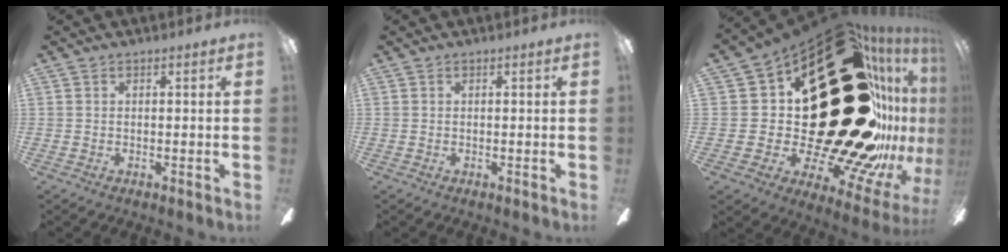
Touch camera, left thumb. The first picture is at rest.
{"total": 0.0}
{"total": 54.5, "force": [11.7, 27.3, 45.7], "torque": [-0.575, -0.163, 0.333]}